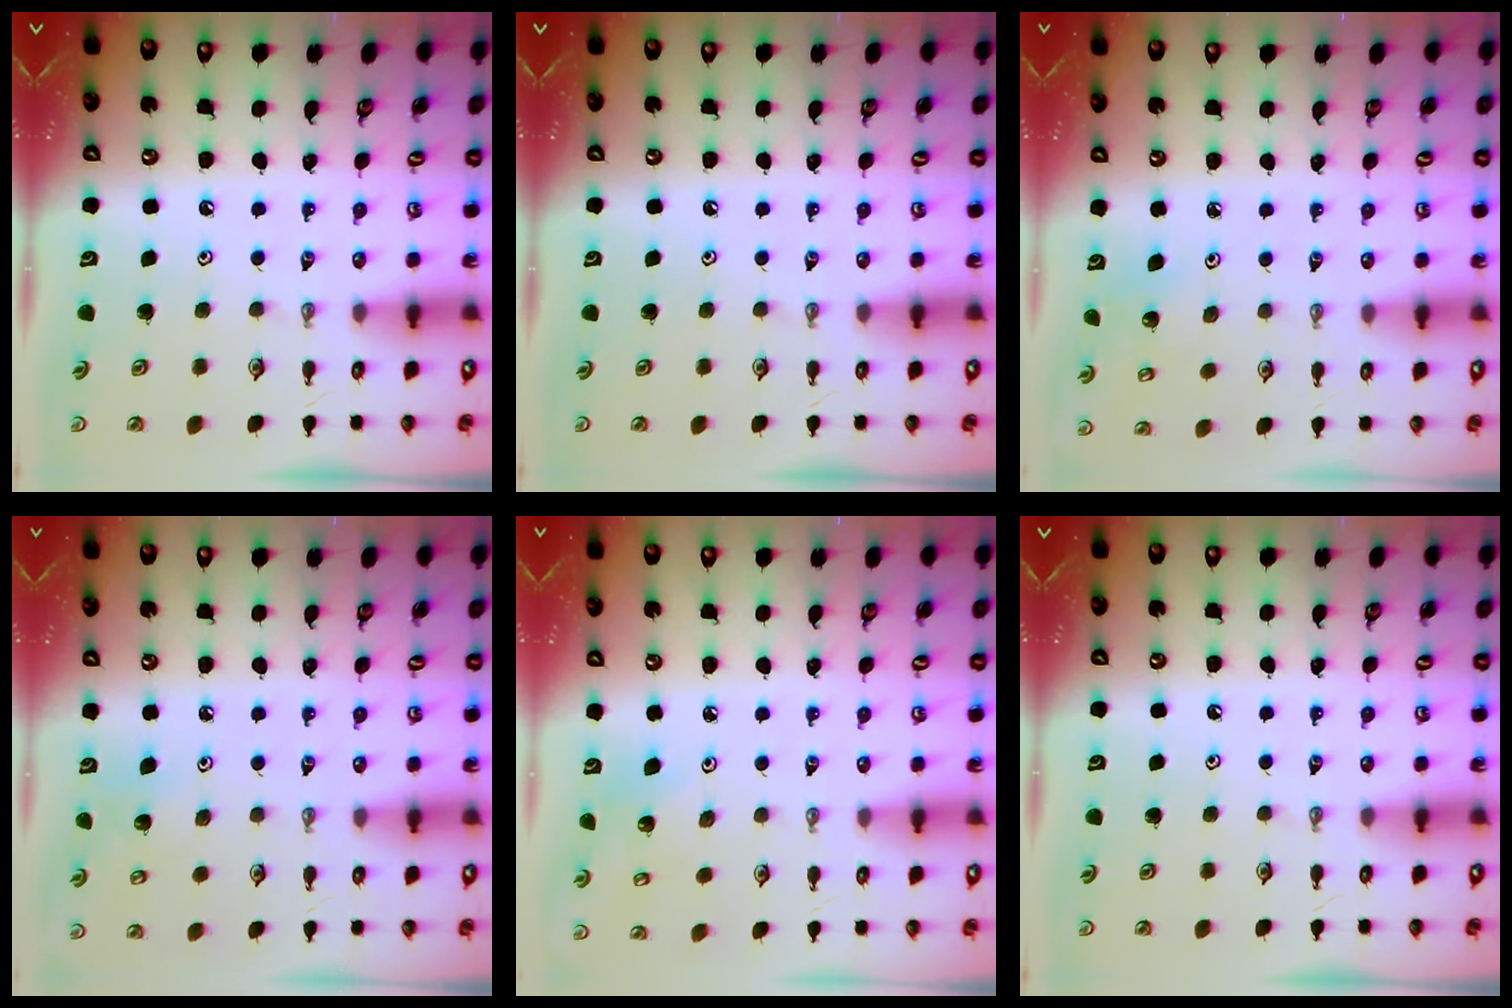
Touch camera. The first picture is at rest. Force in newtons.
{"total": 0.0}
{"total": 2.7, "press": 2.7, "slide": 0.2}
{"total": 6.8, "press": 6.7, "slide": 0.8}
{"total": 3.5, "press": 3.3, "slide": 1.2}
{"total": 0.0}